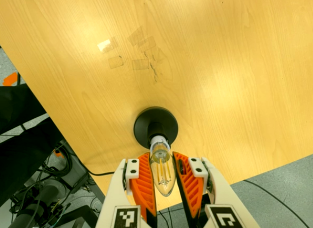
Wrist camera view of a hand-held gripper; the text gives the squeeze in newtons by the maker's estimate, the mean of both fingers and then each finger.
{"total": 12.2, "left": 11.8, "right": 12.6}